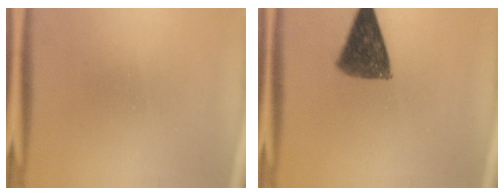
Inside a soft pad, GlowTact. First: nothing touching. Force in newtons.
{"total": 10.3}